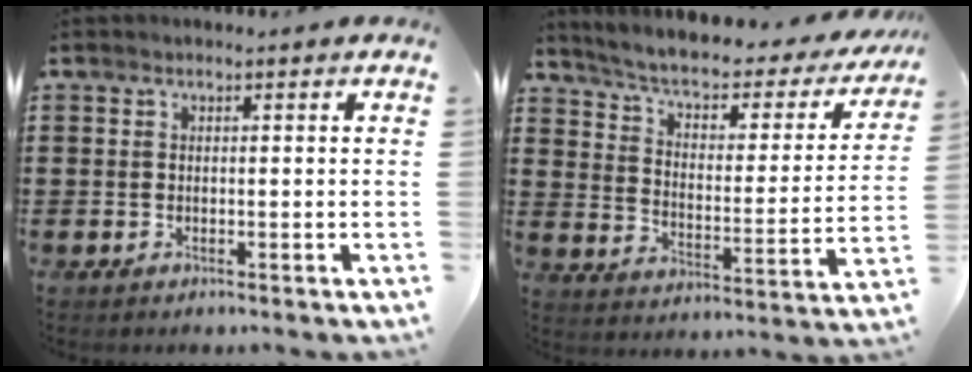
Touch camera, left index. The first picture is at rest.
{"total": 4.8, "force": [3.2, 1.4, 3.2], "torque": [-0.077, -0.022, 0.045]}